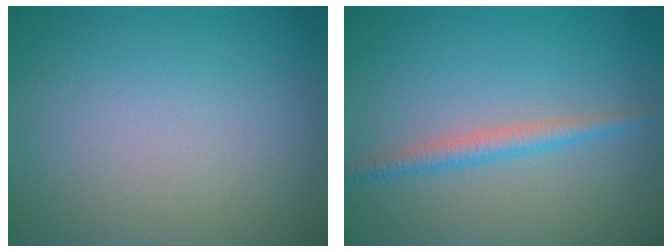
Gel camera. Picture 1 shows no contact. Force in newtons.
{"total": 2.1, "press": 2.1, "slide": 0.0}